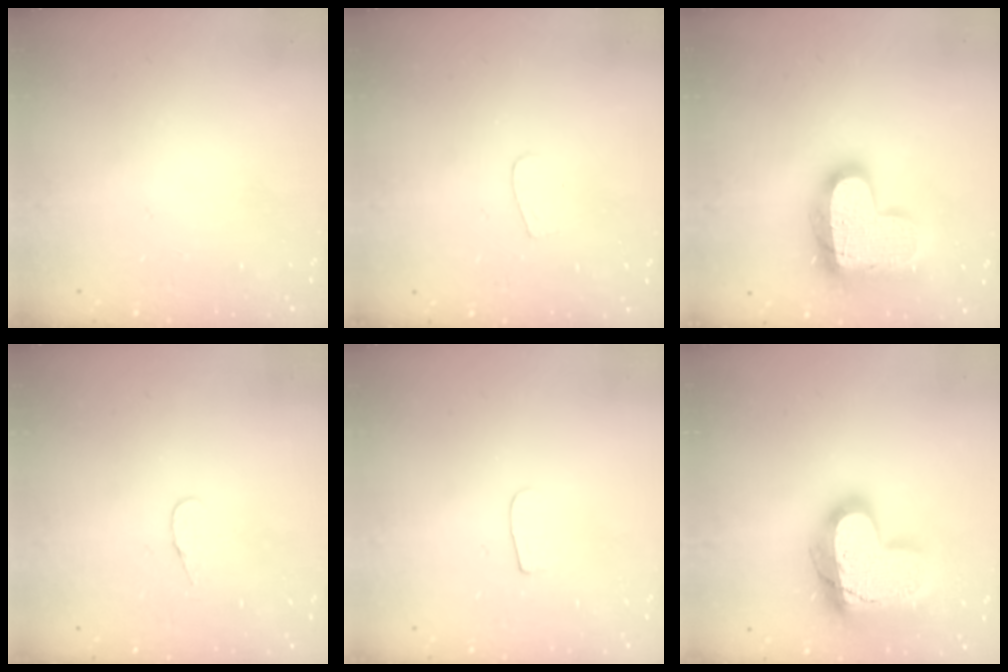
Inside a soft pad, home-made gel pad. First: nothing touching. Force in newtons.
{"total": 3.5, "press": 3.5, "slide": 0.3}
{"total": 19.8, "press": 19.8, "slide": 1.5}
{"total": 4.0, "press": 4.0, "slide": 0.4}
{"total": 4.5, "press": 4.4, "slide": 0.6}
{"total": 21.7, "press": 21.6, "slide": 1.9}